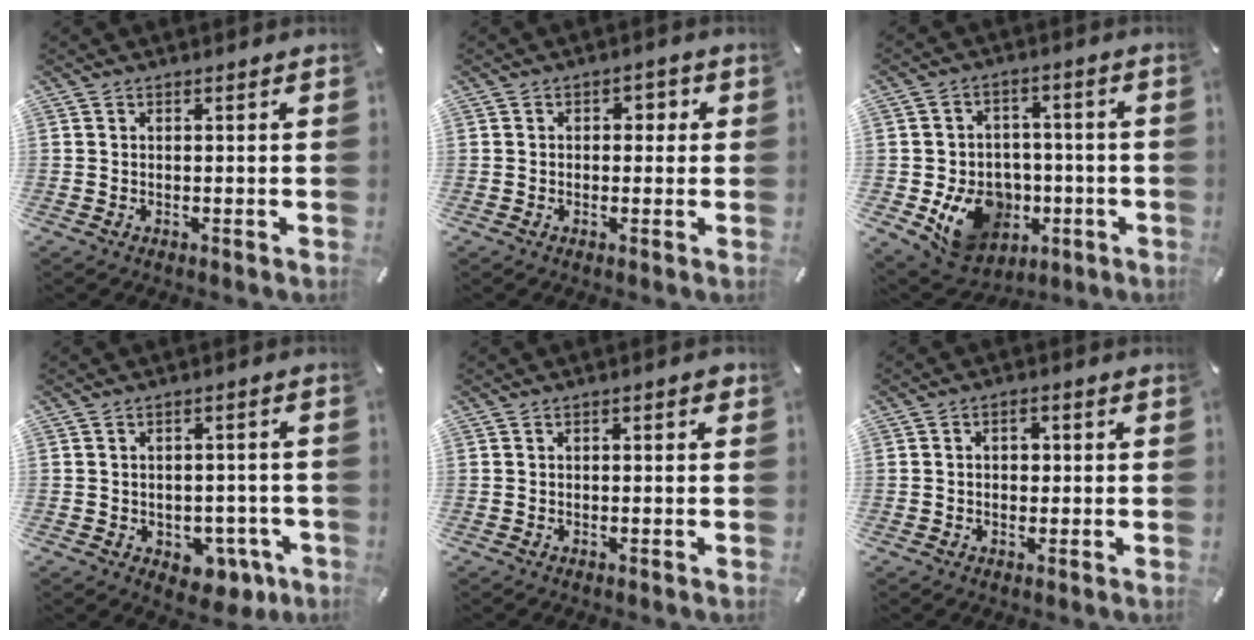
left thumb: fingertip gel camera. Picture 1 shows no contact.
{"total": 2.4, "force": [-0.3, 1.8, 1.6], "torque": [-0.016, 0.007, -0.015]}
{"total": 14.3, "force": [-4.4, 12.1, 6.2], "torque": [-0.093, 0.030, -0.060]}
{"total": 5.3, "force": [-1.7, 4.2, 2.8], "torque": [-0.026, 0.008, -0.030]}
{"total": 1.5, "force": [0.0, 0.7, 1.3], "torque": [-0.023, 0.004, -0.002]}
{"total": 3.4, "force": [0.0, 2.5, 2.4], "torque": [-0.031, 0.002, -0.007]}